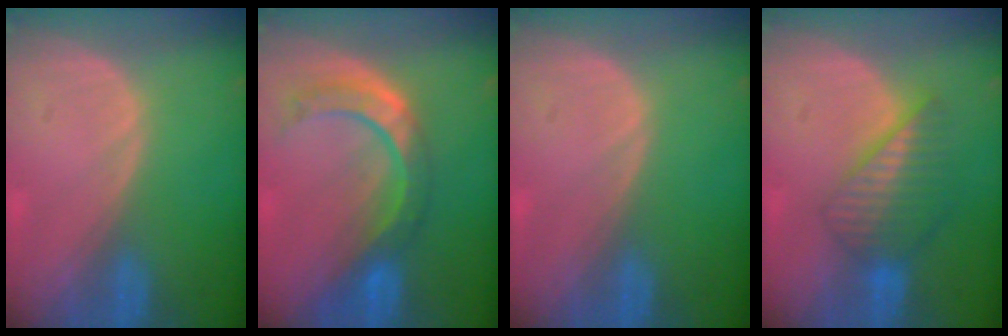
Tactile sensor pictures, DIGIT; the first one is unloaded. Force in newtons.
{"total": 8.6, "press": 7.2, "slide": 4.5}
{"total": 0.0}
{"total": 6.6, "press": 6.0, "slide": 2.6}